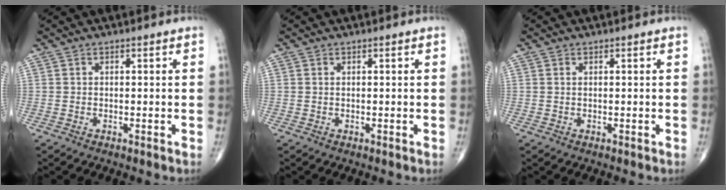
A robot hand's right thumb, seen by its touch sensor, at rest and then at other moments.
{"total": 0.0}
{"total": 0.0}